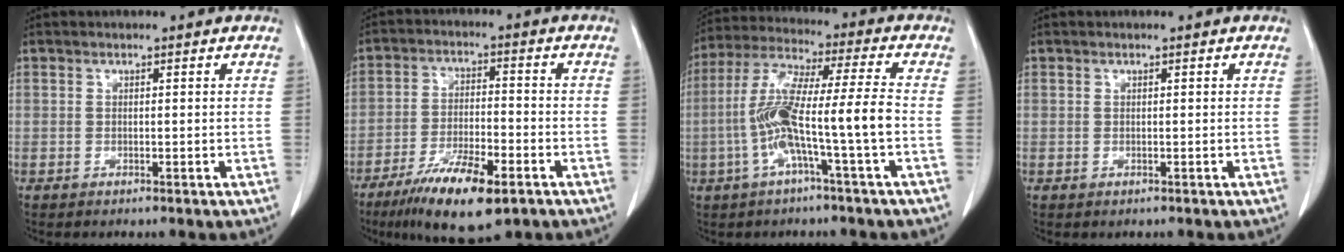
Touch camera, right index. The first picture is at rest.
{"total": 12.2, "force": [-7.4, 2.7, 9.2], "torque": [-0.167, -0.021, -0.121]}
{"total": 12.3, "force": [-3.0, -0.5, 11.9], "torque": [-0.240, 0.017, -0.062]}
{"total": 0.0}